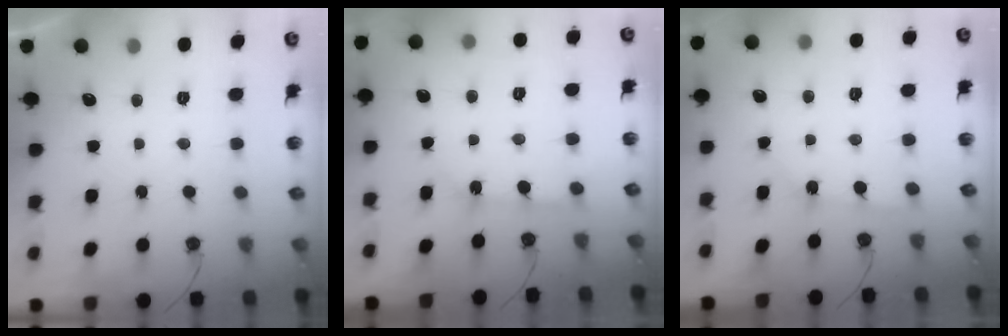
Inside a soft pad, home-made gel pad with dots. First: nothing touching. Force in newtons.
{"total": 5.9, "press": 5.9, "slide": 0.5}
{"total": 1.9, "press": 1.9, "slide": 0.2}